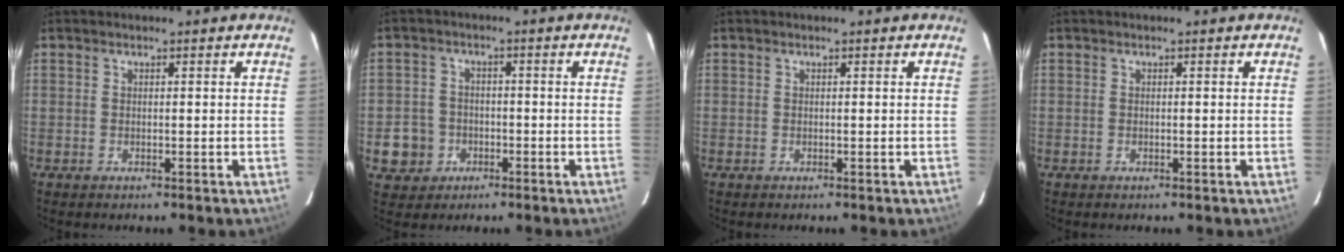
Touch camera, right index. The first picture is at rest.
{"total": 6.1, "force": [-2.0, 5.7, 0.8], "torque": [-0.030, 0.021, -0.026]}
{"total": 0.0}
{"total": 0.0}